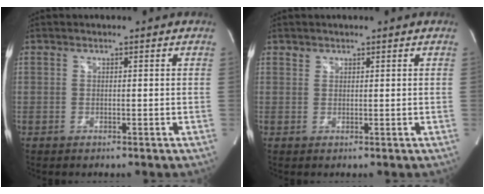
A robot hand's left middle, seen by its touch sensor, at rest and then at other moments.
{"total": 0.7, "force": [0.6, 0.4, -0.1], "torque": [0.007, 0.000, 0.007]}